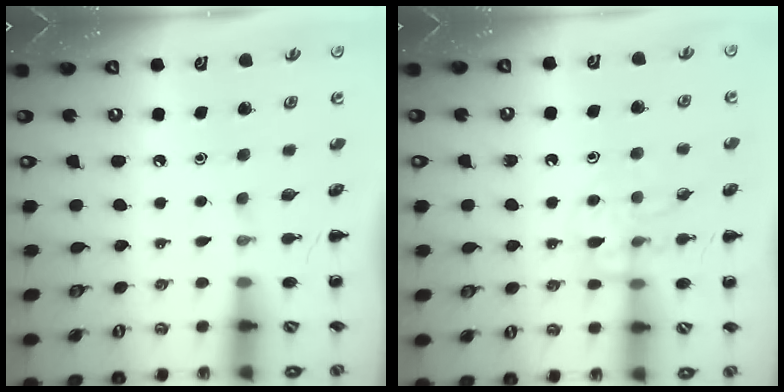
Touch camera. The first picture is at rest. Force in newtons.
{"total": 11.7, "press": 11.7, "slide": 0.8}